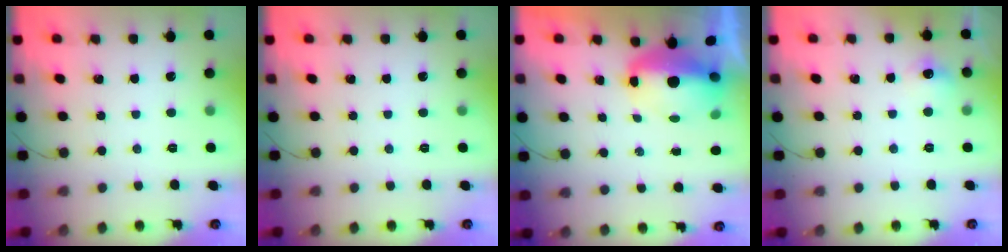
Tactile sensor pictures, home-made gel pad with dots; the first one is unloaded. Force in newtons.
{"total": 0.0}
{"total": 6.8, "press": 6.7, "slide": 1.1}
{"total": 6.0, "press": 5.9, "slide": 1.2}